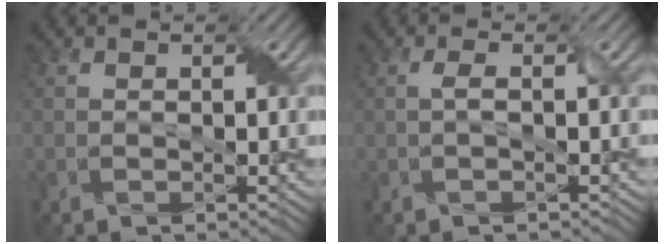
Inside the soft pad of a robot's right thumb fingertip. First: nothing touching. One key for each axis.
{"total": 1.2, "fx": 0.0, "fy": 0.2, "fz": 1.2, "tx": -0.027, "ty": 0.006, "tz": 0.001}